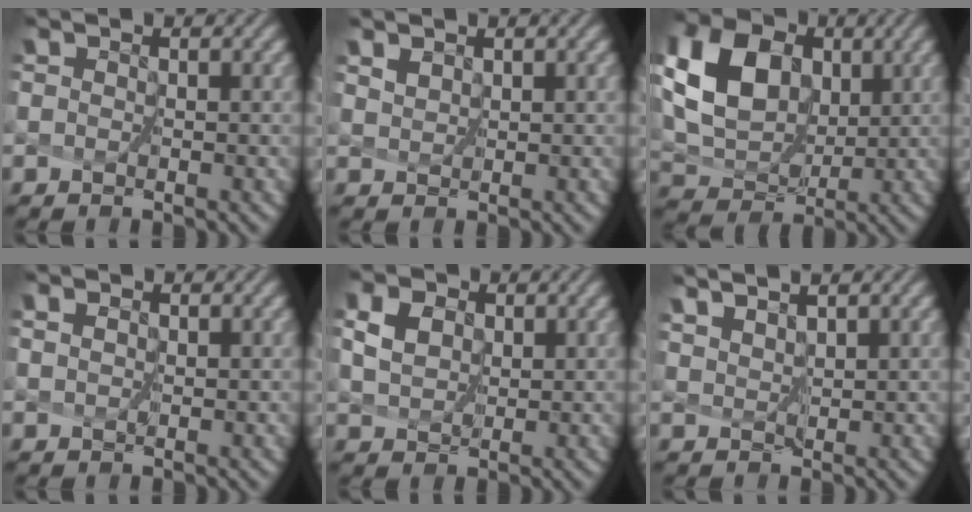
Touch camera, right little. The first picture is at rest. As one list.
[{"total": 2.7, "force": [2.3, 1.2, 1.0], "torque": [-0.044, 0.006, 0.045]}, {"total": 7.2, "force": [2.1, 5.3, 4.5], "torque": [-0.105, -0.001, 0.039]}, {"total": 1.0, "force": [0.5, 0.7, 0.5], "torque": [-0.014, 0.004, 0.002]}, {"total": 3.4, "force": [1.9, 2.2, 1.7], "torque": [-0.053, 0.010, 0.029]}, {"total": 2.6, "force": [2.5, 0.2, 0.6], "torque": [-0.020, 0.000, 0.044]}]